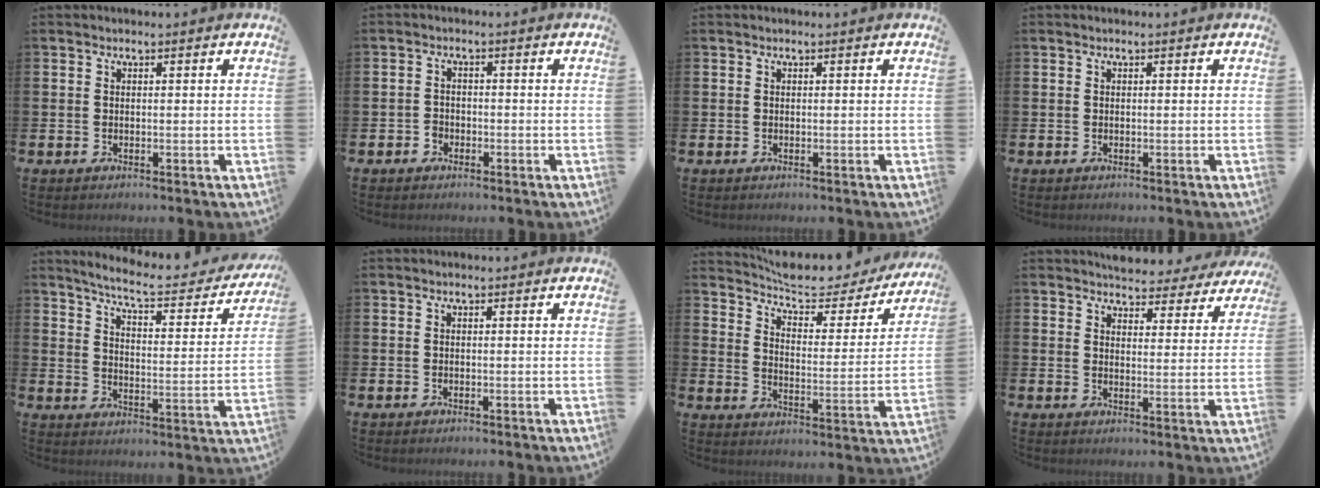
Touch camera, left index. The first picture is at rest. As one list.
[{"total": 1.6, "force": [-0.9, 1.3, 0.2], "torque": [-0.014, 0.006, -0.020]}, {"total": 0.0}, {"total": 0.0}, {"total": 6.7, "force": [6.1, 0.7, 2.7], "torque": [-0.076, -0.045, 0.097]}, {"total": 0.0}, {"total": 6.7, "force": [6.2, 1.7, 2.1], "torque": [-0.069, -0.045, 0.100]}, {"total": 4.6, "force": [4.4, 1.2, 0.2], "torque": [-0.013, -0.030, 0.078]}]